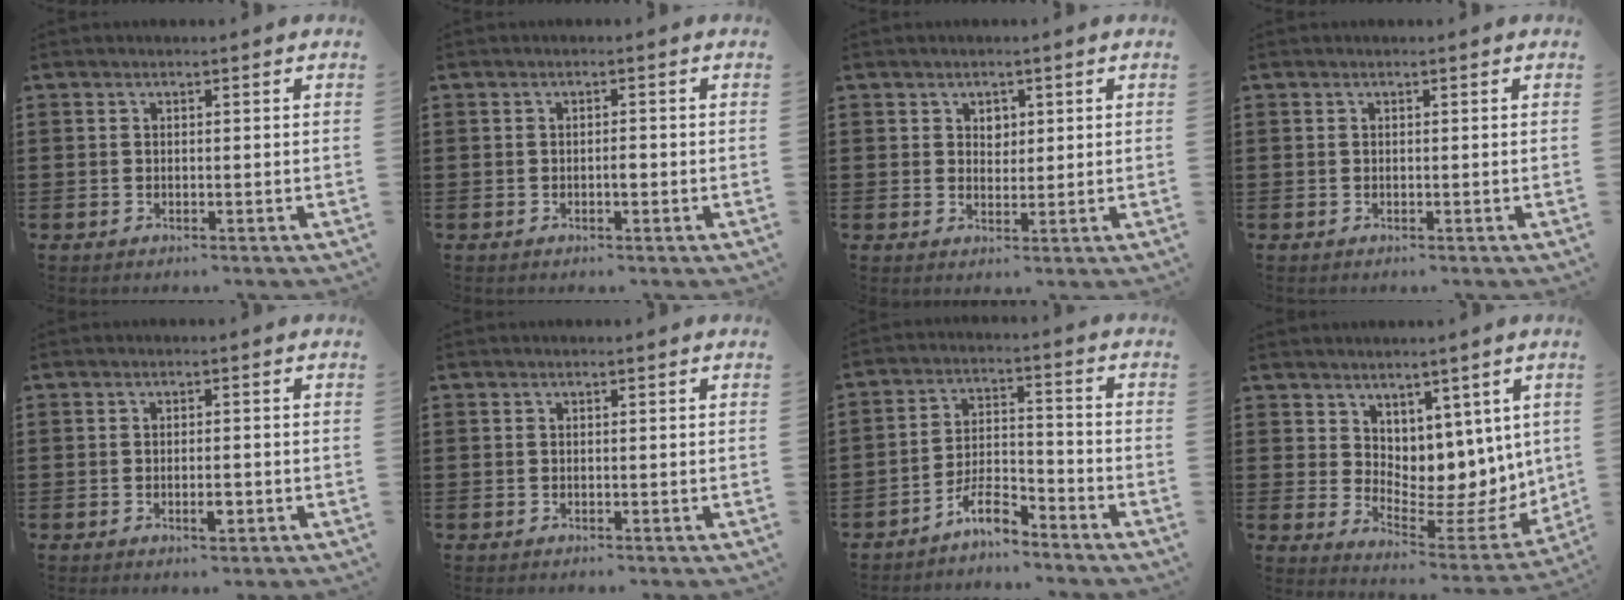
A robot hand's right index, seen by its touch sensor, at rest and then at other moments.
{"total": 1.2, "force": [-0.4, 0.3, 1.1], "torque": [-0.022, -0.001, -0.007]}
{"total": 2.1, "force": [1.0, 1.6, 0.9], "torque": [-0.014, 0.004, 0.017]}
{"total": 0.0}
{"total": 2.2, "force": [-0.8, 0.7, 1.9], "torque": [-0.033, 0.001, -0.015]}
{"total": 0.0}
{"total": 6.1, "force": [-5.1, 1.6, 3.0], "torque": [-0.063, 0.010, -0.100]}
{"total": 6.3, "force": [5.1, 3.5, 1.2], "torque": [-0.047, -0.052, 0.101]}